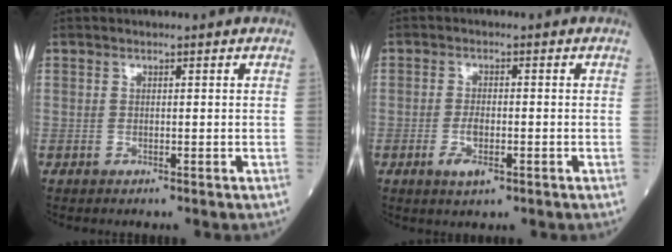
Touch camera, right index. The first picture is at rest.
{"total": 3.6, "force": [-1.4, 1.1, 3.1], "torque": [-0.062, -0.002, -0.023]}